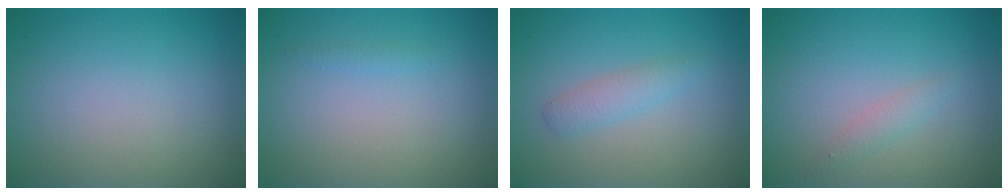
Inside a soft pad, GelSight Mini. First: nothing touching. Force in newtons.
{"total": 0.5, "press": 0.5, "slide": 0.0}
{"total": 1.7, "press": 1.7, "slide": 0.0}
{"total": 1.1, "press": 1.1, "slide": 0.1}